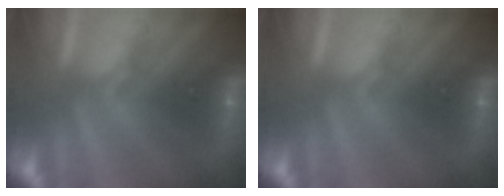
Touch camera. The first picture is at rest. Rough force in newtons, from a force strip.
{"total": 0.0}